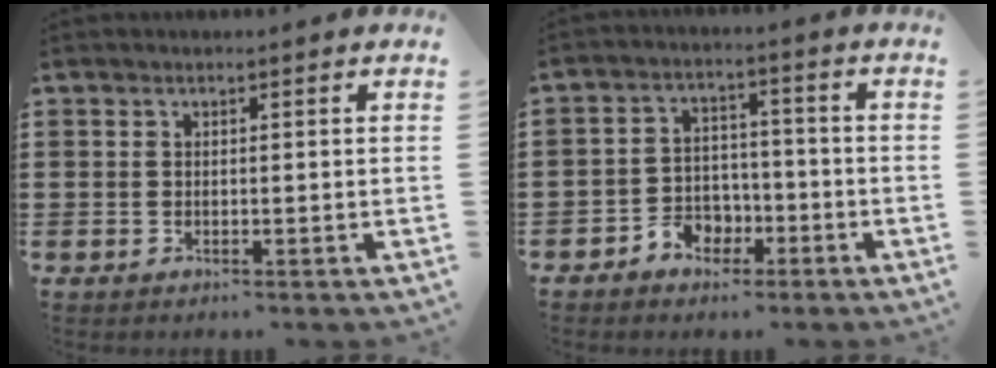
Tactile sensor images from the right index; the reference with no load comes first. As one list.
[{"total": 4.2, "force": [-2.4, 3.3, 1.2], "torque": [-0.030, 0.010, -0.045]}]